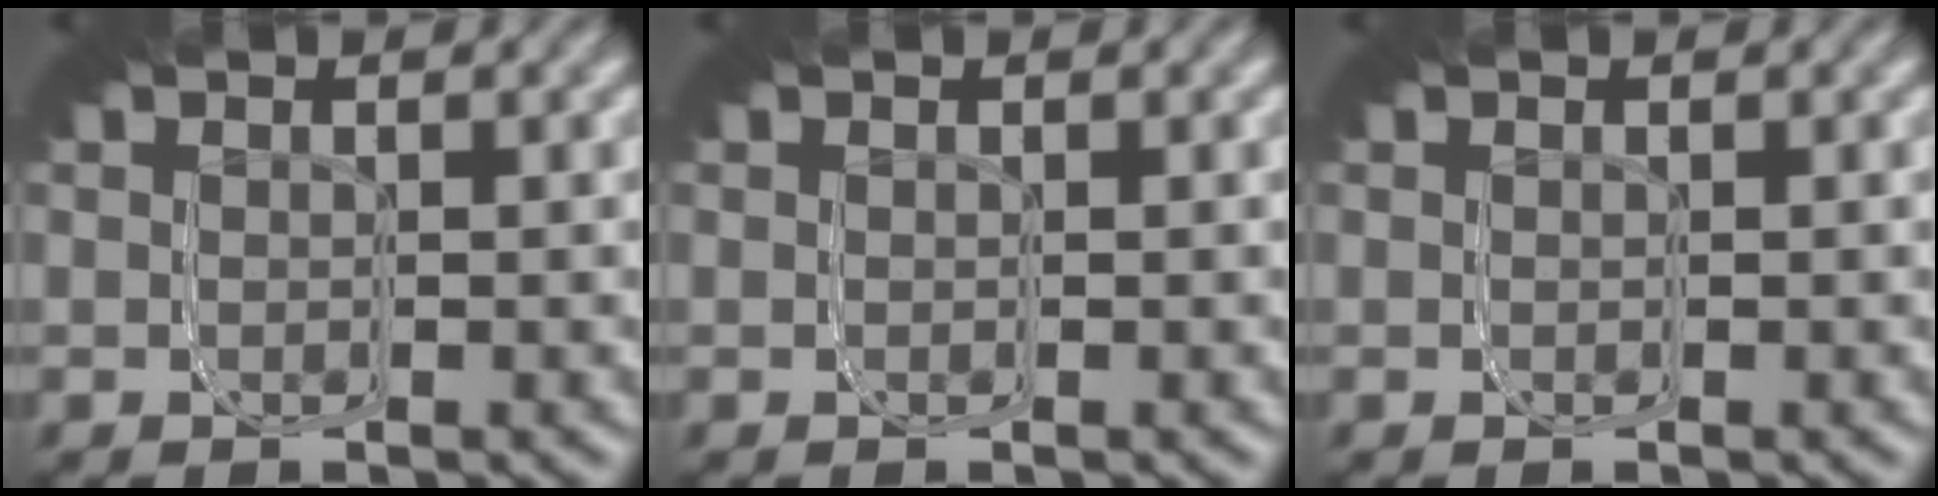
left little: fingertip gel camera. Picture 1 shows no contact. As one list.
[{"total": 0.0}, {"total": 0.0}]